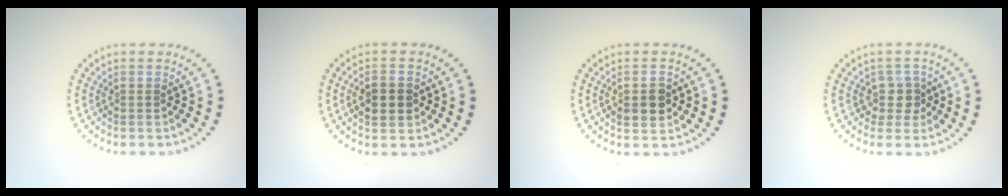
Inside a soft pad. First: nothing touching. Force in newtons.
{"total": 2.7, "press": 2.7, "slide": 0.2}
{"total": 2.4, "press": 2.4, "slide": 0.2}
{"total": 2.2, "press": 1.6, "slide": 1.4}